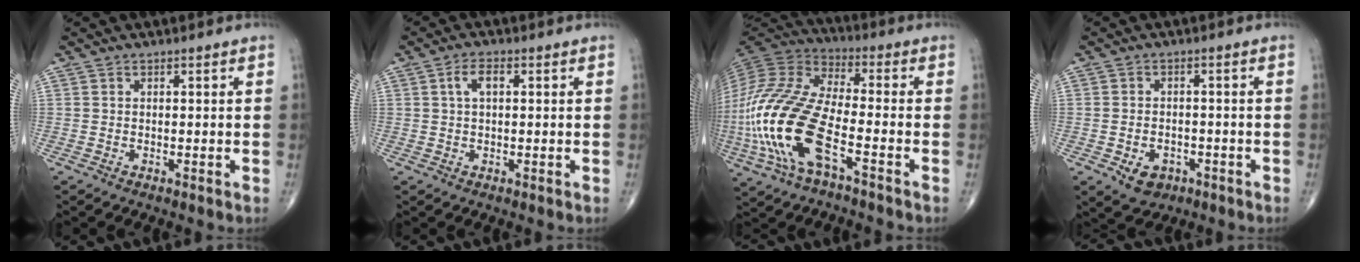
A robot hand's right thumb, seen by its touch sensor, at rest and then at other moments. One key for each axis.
{"total": 3.4, "fx": 0.8, "fy": 1.6, "fz": 2.8, "tx": -0.054, "ty": 0.011, "tz": 0.015}
{"total": 22.2, "fx": -7.3, "fy": 8.7, "fz": 19.1, "tx": -0.449, "ty": 0.016, "tz": -0.136}
{"total": 5.2, "fx": -2.2, "fy": 3.9, "fz": 2.7, "tx": -0.030, "ty": 0.011, "tz": -0.025}